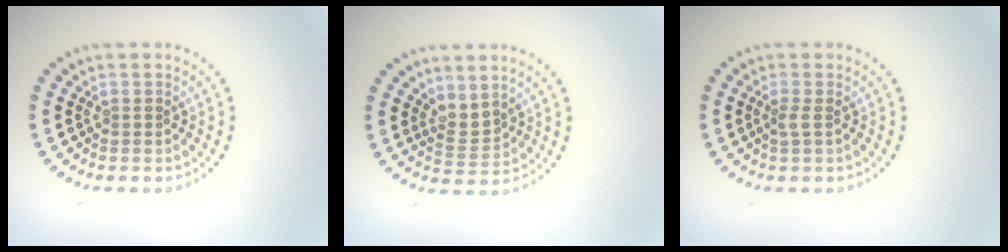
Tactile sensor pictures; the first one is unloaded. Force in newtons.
{"total": 2.0, "press": 1.4, "slide": 1.4}
{"total": 0.9, "press": 0.7, "slide": 0.6}